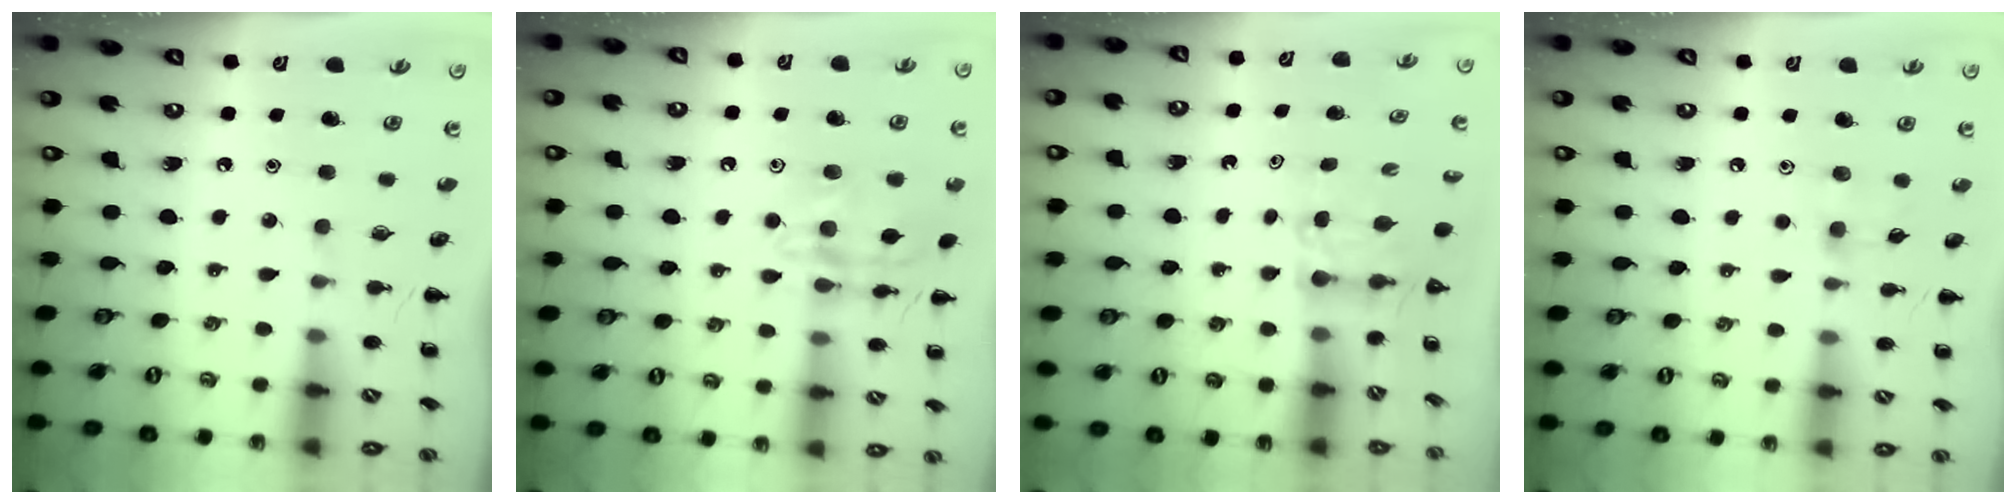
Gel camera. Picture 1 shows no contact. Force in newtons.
{"total": 14.0, "press": 13.9, "slide": 0.7}
{"total": 3.7, "press": 3.6, "slide": 0.6}
{"total": 3.2, "press": 3.1, "slide": 1.0}